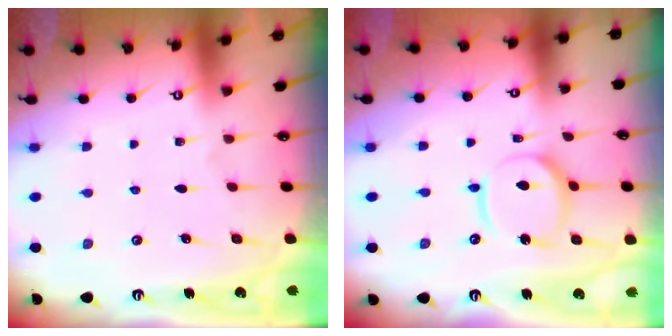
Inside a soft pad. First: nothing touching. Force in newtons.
{"total": 12.3, "press": 12.2, "slide": 1.2}